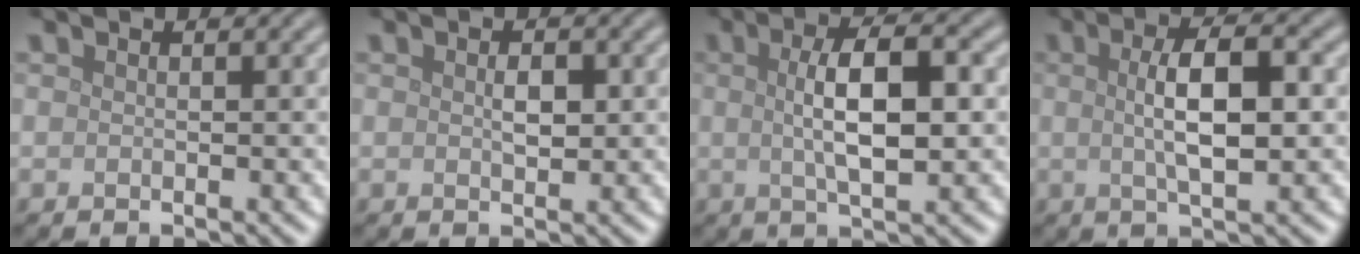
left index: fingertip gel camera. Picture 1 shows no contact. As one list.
[{"total": 1.5, "force": [0.2, 0.8, 1.3], "torque": [-0.024, 0.000, 0.004]}, {"total": 5.9, "force": [0.6, 1.8, 5.6], "torque": [-0.094, 0.008, 0.008]}, {"total": 5.3, "force": [0.5, 1.6, 5.1], "torque": [-0.088, 0.007, 0.008]}]